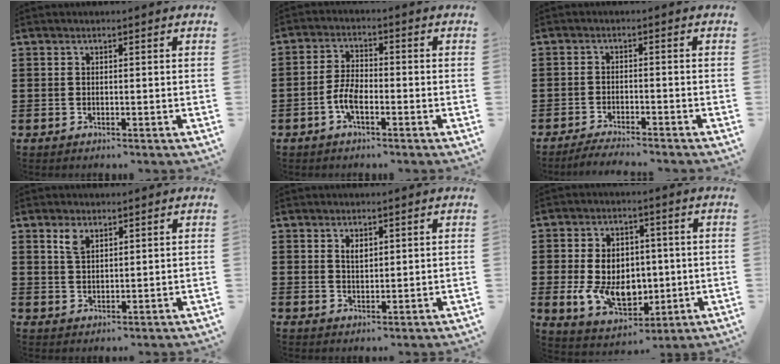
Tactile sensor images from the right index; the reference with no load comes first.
{"total": 4.7, "force": [-1.9, 1.9, 3.8], "torque": [-0.094, -0.002, -0.042]}
{"total": 2.5, "force": [-2.4, -0.3, 0.5], "torque": [-0.011, -0.002, -0.049]}
{"total": 3.2, "force": [2.0, 1.6, 1.9], "torque": [-0.044, 0.006, 0.037]}
{"total": 2.0, "force": [1.1, 1.1, 1.2], "torque": [-0.027, 0.004, 0.020]}
{"total": 9.4, "force": [-0.4, 7.0, 6.4], "torque": [-0.134, 0.002, -0.012]}